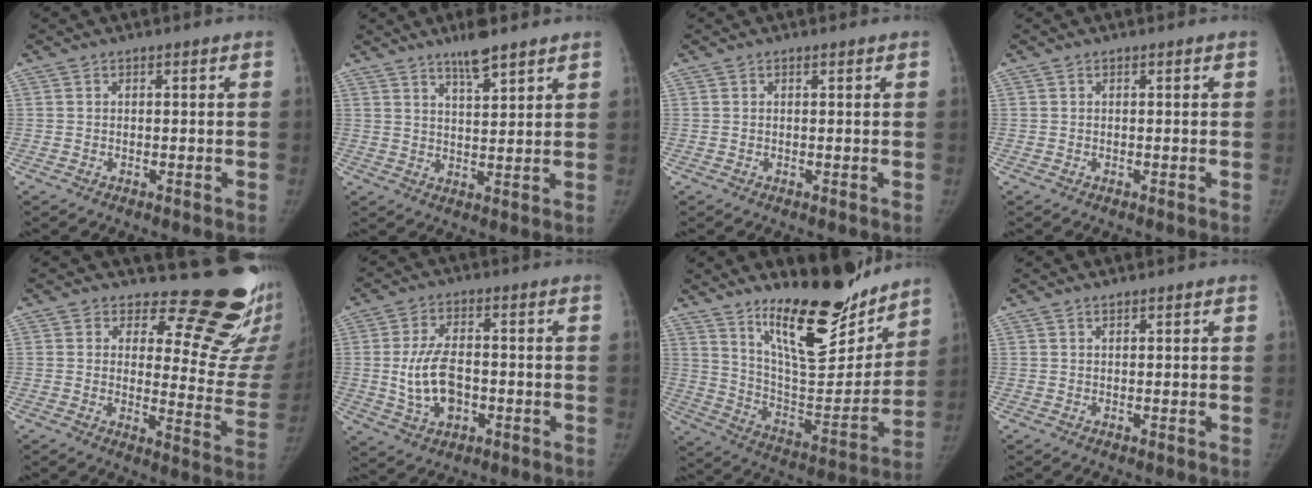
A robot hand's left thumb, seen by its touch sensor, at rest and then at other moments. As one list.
[{"total": 5.5, "force": [4.3, 1.2, 3.3], "torque": [-0.041, -0.028, 0.071]}, {"total": 0.0}, {"total": 0.0}, {"total": 17.3, "force": [14.8, 6.3, 6.5], "torque": [-0.017, -0.152, 0.162]}, {"total": 9.5, "force": [-1.4, 5.7, 7.5], "torque": [-0.133, 0.009, -0.020]}, {"total": 22.3, "force": [16.6, 6.9, 13.2], "torque": [-0.151, -0.118, 0.272]}, {"total": 0.7, "force": [0.7, 0.1, 0.4], "torque": [0.001, -0.002, 0.011]}]